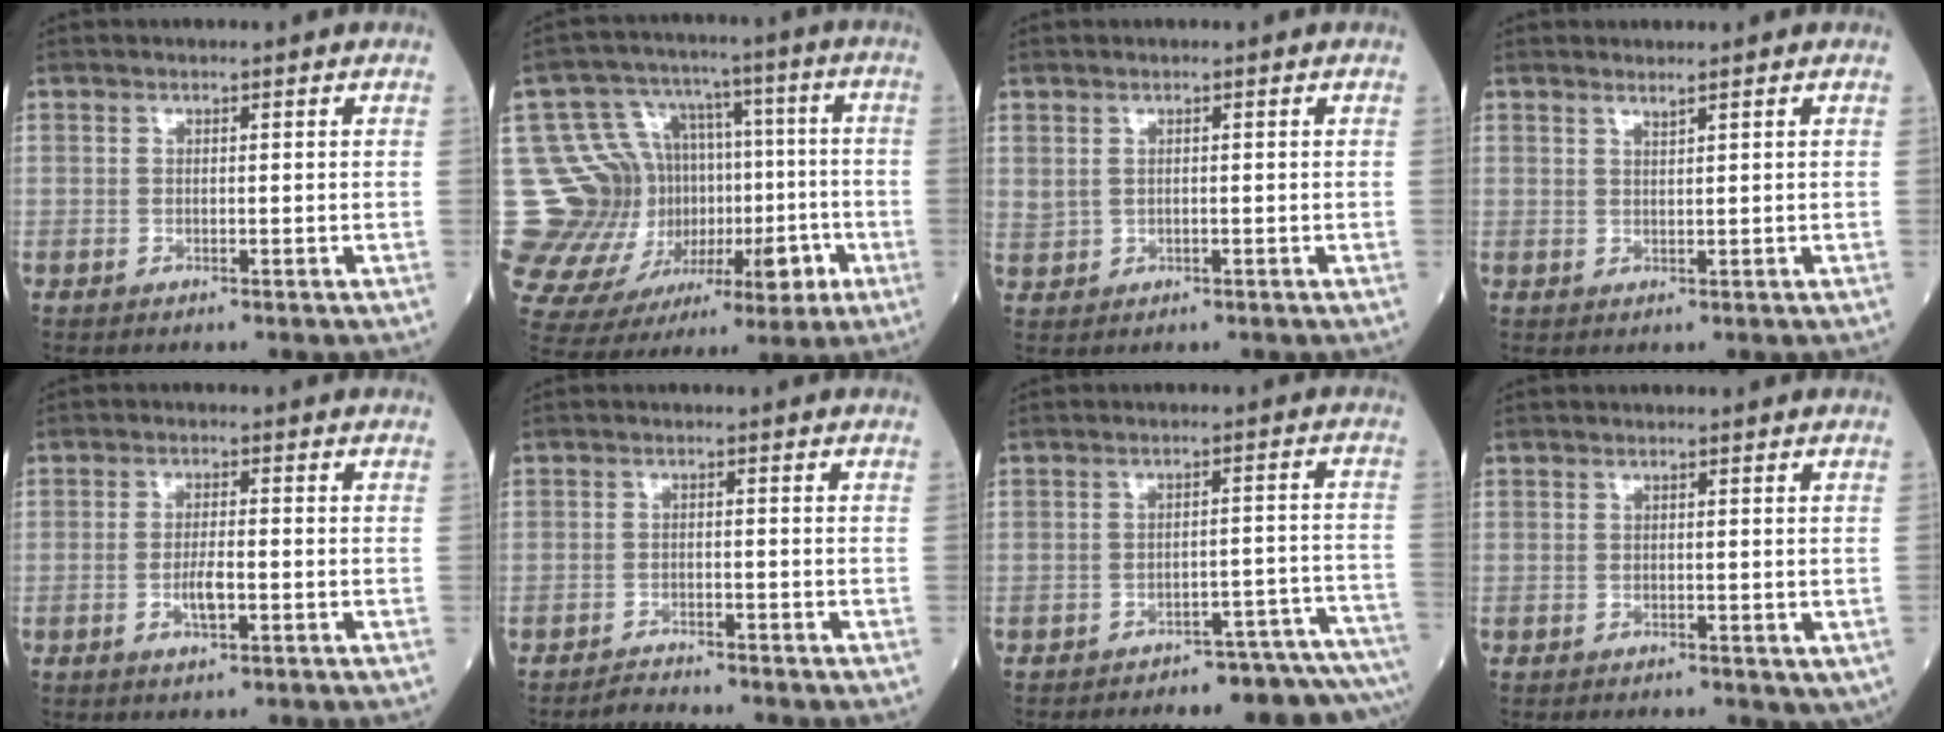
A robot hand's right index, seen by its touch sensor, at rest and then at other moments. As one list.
[{"total": 22.3, "force": [-1.8, 17.4, 13.8], "torque": [-0.276, 0.067, 0.008]}, {"total": 1.5, "force": [0.6, 1.1, 0.7], "torque": [-0.020, 0.001, 0.022]}, {"total": 1.1, "force": [1.0, -0.3, 0.3], "torque": [-0.013, -0.008, 0.022]}, {"total": 3.3, "force": [-1.0, 0.8, 3.1], "torque": [-0.062, 0.000, -0.014]}, {"total": 1.9, "force": [-1.9, -0.2, -0.1], "torque": [0.002, -0.009, -0.031]}, {"total": 12.7, "force": [-12.1, 0.6, 3.8], "torque": [-0.013, 0.022, -0.138]}, {"total": 2.0, "force": [-0.1, 1.1, 1.6], "torque": [-0.013, -0.002, 0.004]}]